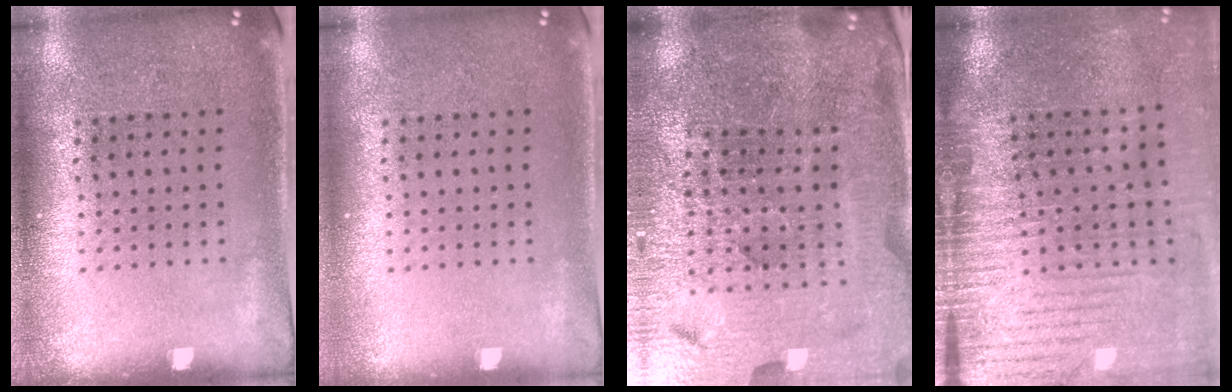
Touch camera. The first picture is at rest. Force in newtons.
{"total": 0.0}
{"total": 5.2, "press": 4.9, "slide": 1.7}
{"total": 4.4, "press": 3.8, "slide": 2.3}